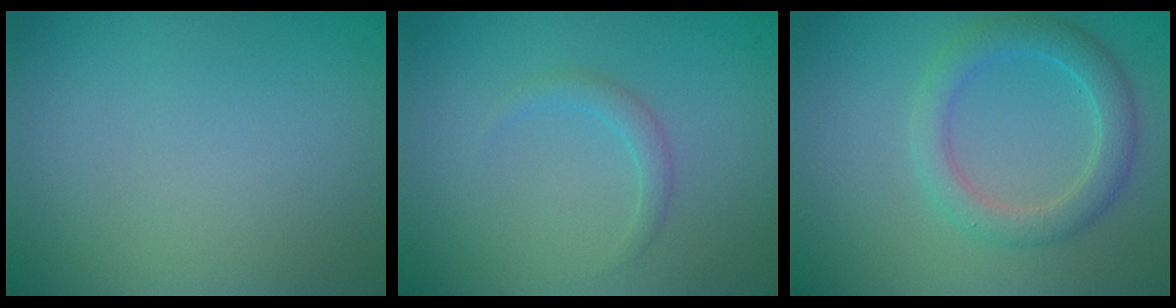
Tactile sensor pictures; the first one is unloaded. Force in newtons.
{"total": 1.2, "press": 1.1, "slide": 0.1}
{"total": 3.2, "press": 3.2, "slide": 0.1}